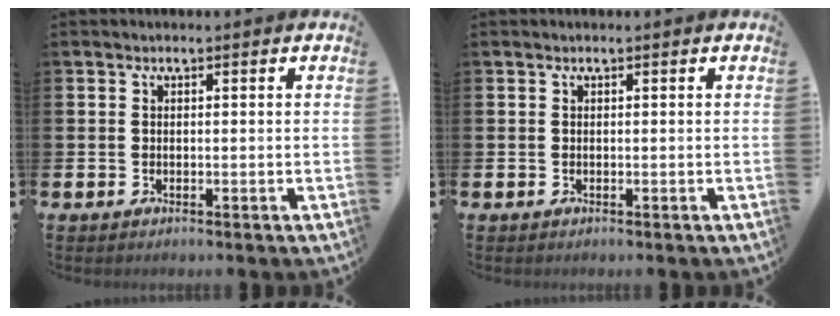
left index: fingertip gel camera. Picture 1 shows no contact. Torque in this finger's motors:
{"motor_torque": [0.00, 0.00, 0.01, -0.01]}